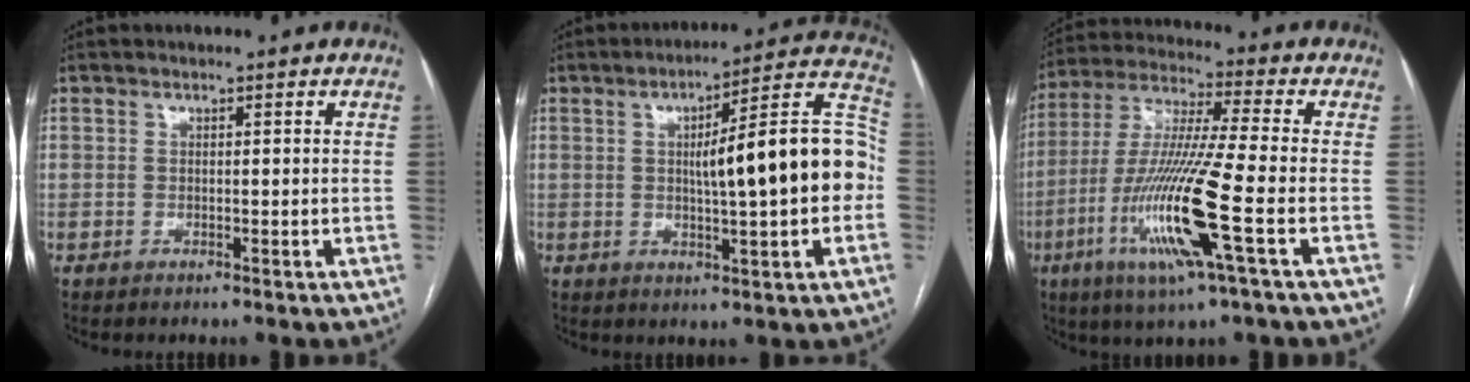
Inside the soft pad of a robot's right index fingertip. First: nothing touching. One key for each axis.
{"total": 16.9, "fx": -0.2, "fy": 2.0, "fz": 16.8, "tx": -0.233, "ty": 0.037, "tz": -0.003}
{"total": 16.7, "fx": -5.5, "fy": -0.3, "fz": 15.8, "tx": -0.330, "ty": -0.020, "tz": -0.107}